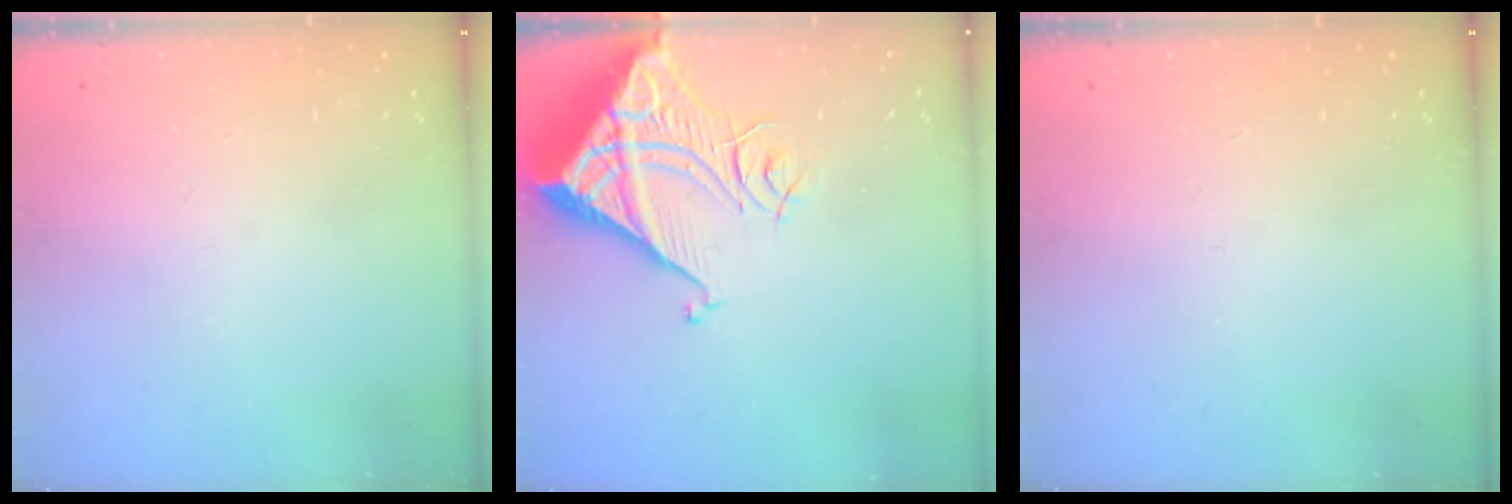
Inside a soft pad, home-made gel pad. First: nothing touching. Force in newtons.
{"total": 10.3, "press": 10.3, "slide": 1.3}
{"total": 0.0}